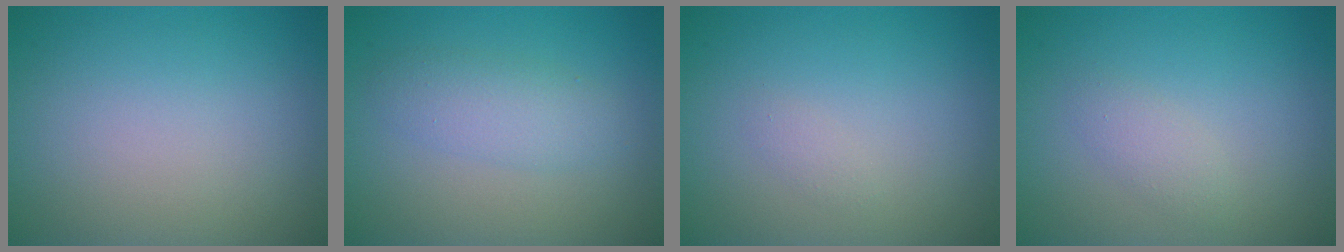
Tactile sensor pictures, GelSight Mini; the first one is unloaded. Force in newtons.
{"total": 2.7, "press": 2.7, "slide": 0.1}
{"total": 0.6, "press": 0.6, "slide": 0.1}
{"total": 1.4, "press": 1.4, "slide": 0.1}